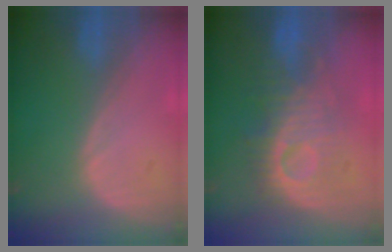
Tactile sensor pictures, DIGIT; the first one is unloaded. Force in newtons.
{"total": 8.9, "press": 8.9, "slide": 0.6}